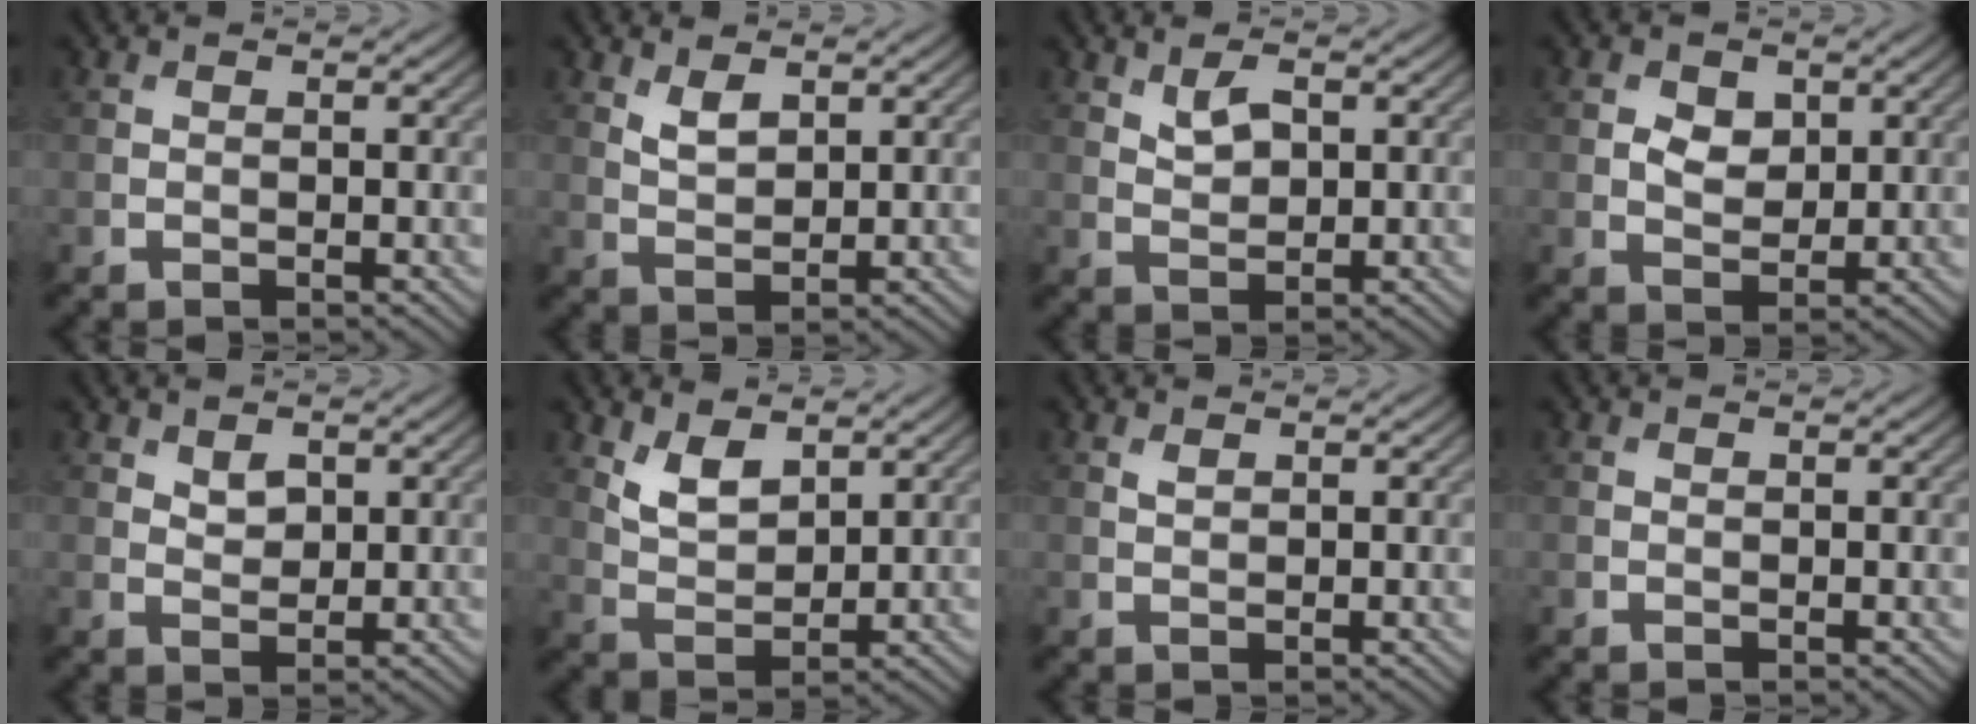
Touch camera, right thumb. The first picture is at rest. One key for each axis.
{"total": 2.8, "fx": 1.7, "fy": 1.4, "fz": 1.8, "tx": -0.041, "ty": -0.005, "tz": 0.039}
{"total": 2.9, "fx": 1.4, "fy": 1.5, "fz": 2.0, "tx": -0.041, "ty": -0.003, "tz": 0.030}
{"total": 3.3, "fx": 1.0, "fy": 2.4, "fz": 2.0, "tx": -0.042, "ty": -0.003, "tz": 0.014}
{"total": 2.3, "fx": 1.2, "fy": 1.4, "fz": 1.3, "tx": -0.025, "ty": -0.004, "tz": 0.026}
{"total": 4.6, "fx": 2.8, "fy": 2.3, "fz": 2.9, "tx": -0.066, "ty": -0.011, "tz": 0.058}
{"total": 0.9, "fx": 0.6, "fy": 0.4, "fz": 0.5, "tx": -0.015, "ty": -0.002, "tz": 0.014}
{"total": 0.0}